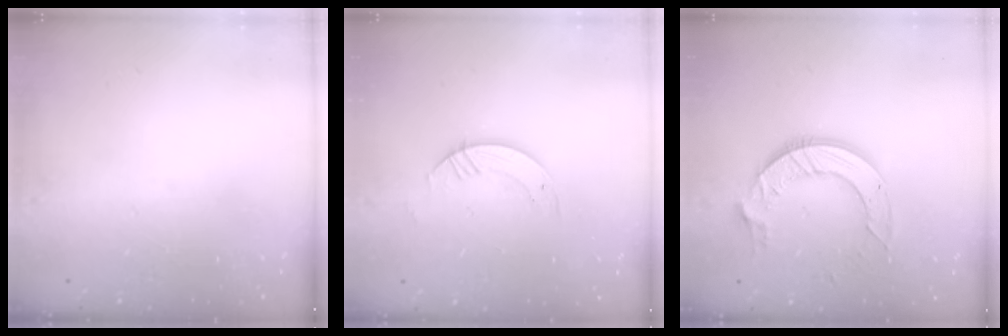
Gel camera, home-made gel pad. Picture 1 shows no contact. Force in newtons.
{"total": 3.8, "press": 3.8, "slide": 0.1}
{"total": 11.3, "press": 11.2, "slide": 1.1}